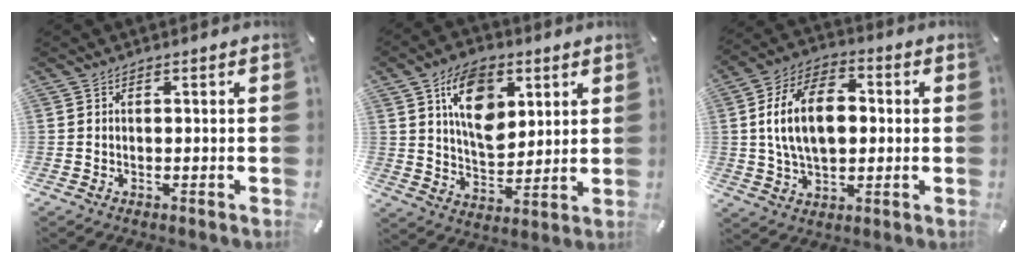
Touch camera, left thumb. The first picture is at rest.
{"total": 14.2, "force": [5.9, 9.1, 9.2], "torque": [-0.146, -0.003, 0.107]}
{"total": 15.0, "force": [1.1, 9.7, 11.4], "torque": [-0.233, 0.009, 0.015]}